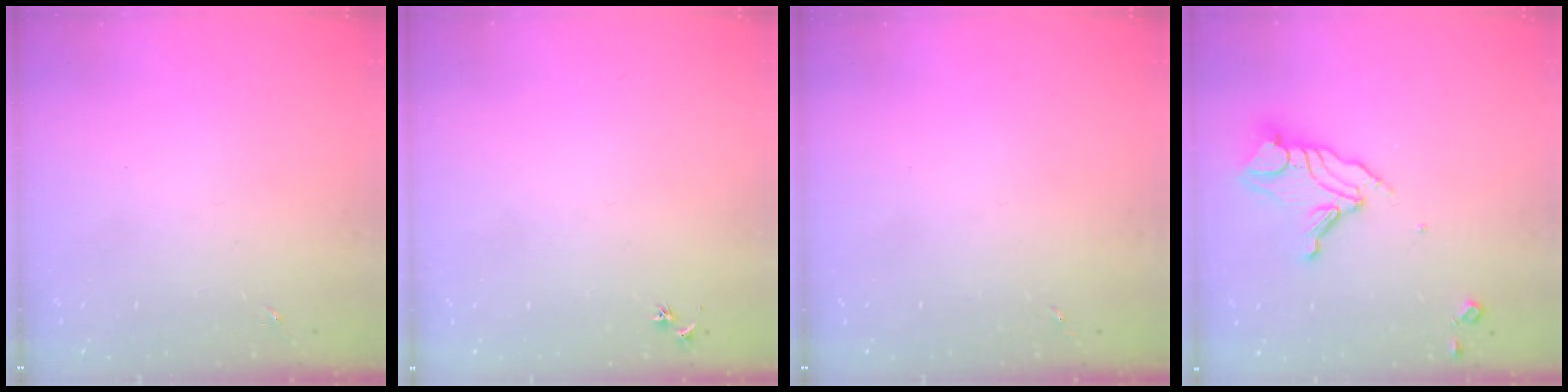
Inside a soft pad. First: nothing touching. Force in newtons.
{"total": 3.0, "press": 2.9, "slide": 0.4}
{"total": 0.0}
{"total": 12.2, "press": 12.1, "slide": 1.2}